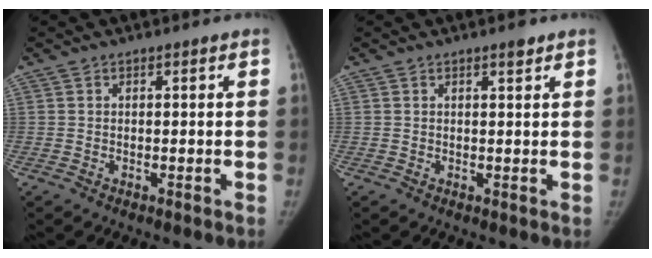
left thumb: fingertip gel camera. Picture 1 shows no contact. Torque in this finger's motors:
{"motor_torque": [0.22, 0.02, 0.18, -0.57, 0.03]}